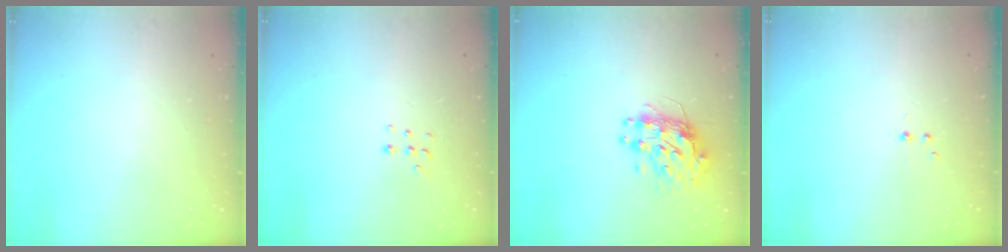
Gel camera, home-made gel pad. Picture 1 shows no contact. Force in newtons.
{"total": 3.9, "press": 3.8, "slide": 1.0}
{"total": 9.1, "press": 9.1, "slide": 0.8}
{"total": 2.2, "press": 1.9, "slide": 1.0}